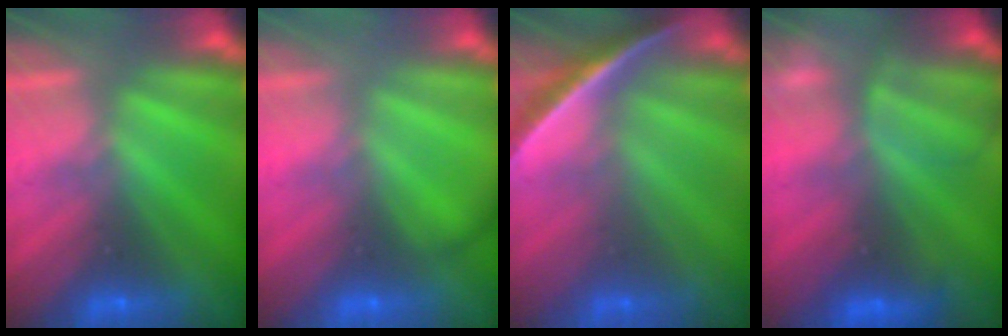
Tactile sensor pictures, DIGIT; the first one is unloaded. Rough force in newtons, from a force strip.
{"total": 2.1}
{"total": 1.8}
{"total": 5.7}